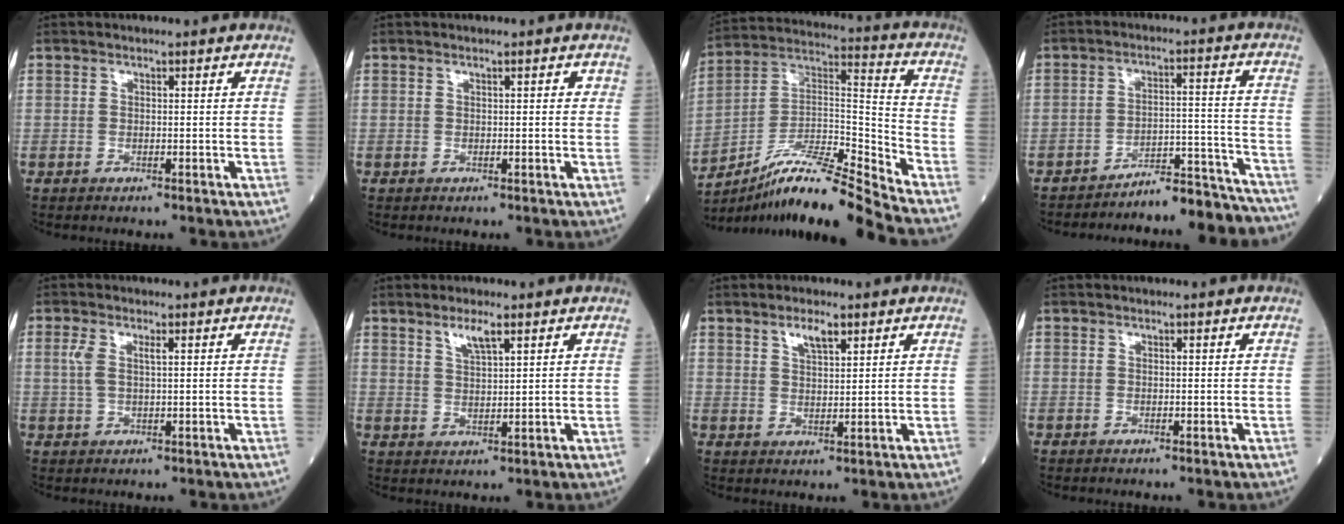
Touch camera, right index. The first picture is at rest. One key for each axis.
{"total": 0.9, "fx": 0.3, "fy": 0.4, "fz": 0.7, "tx": -0.006, "ty": 0.003, "tz": 0.004}
{"total": 16.3, "fx": -13.7, "fy": -1.3, "fz": 8.7, "tx": -0.151, "ty": 0.022, "tz": -0.243}
{"total": 9.7, "fx": -9.3, "fy": 1.7, "fz": 2.0, "tx": 0.001, "ty": 0.034, "tz": -0.125}
{"total": 3.1, "fx": 0.9, "fy": 1.0, "fz": 2.8, "tx": -0.071, "ty": 0.012, "tz": 0.020}
{"total": 3.4, "fx": 2.3, "fy": 0.5, "fz": 2.5, "tx": -0.049, "ty": 0.001, "tz": 0.045}
{"total": 3.4, "fx": 2.2, "fy": 1.0, "fz": 2.4, "tx": -0.043, "ty": 0.002, "tz": 0.040}
{"total": 0.0}